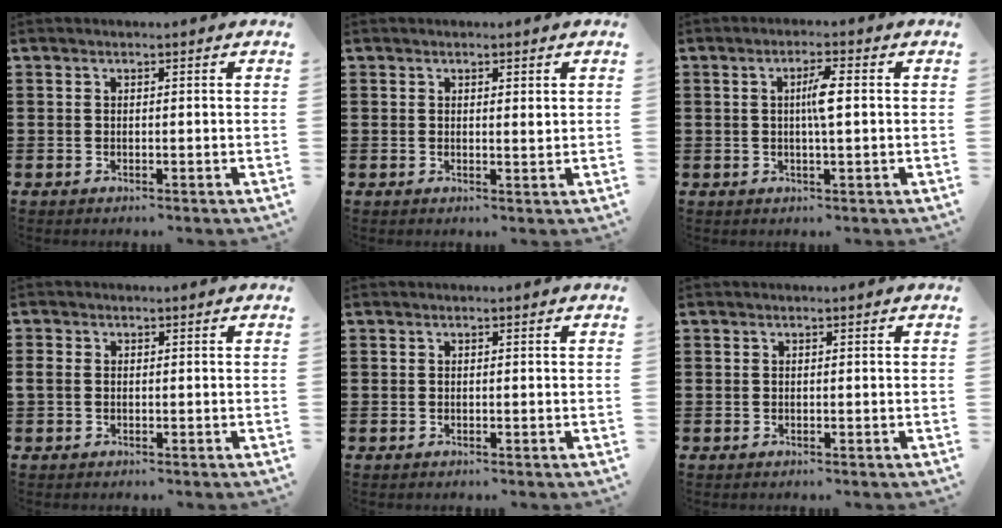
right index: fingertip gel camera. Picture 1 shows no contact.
{"total": 1.1, "force": [0.6, 0.4, 0.8], "torque": [-0.008, 0.001, 0.008]}
{"total": 3.7, "force": [0.3, 0.4, 3.6], "torque": [-0.068, 0.000, 0.001]}
{"total": 1.2, "force": [-0.1, 1.0, 0.7], "torque": [-0.024, 0.002, -0.005]}
{"total": 0.0}
{"total": 0.0}